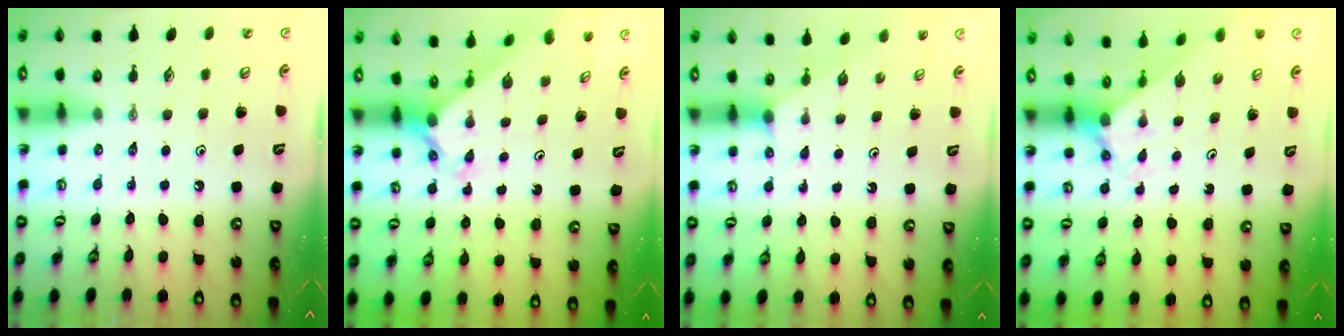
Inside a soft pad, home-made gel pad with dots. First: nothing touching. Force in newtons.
{"total": 2.4, "press": 2.4, "slide": 0.3}
{"total": 0.9, "press": 0.9, "slide": 0.2}
{"total": 2.0, "press": 2.0, "slide": 0.2}